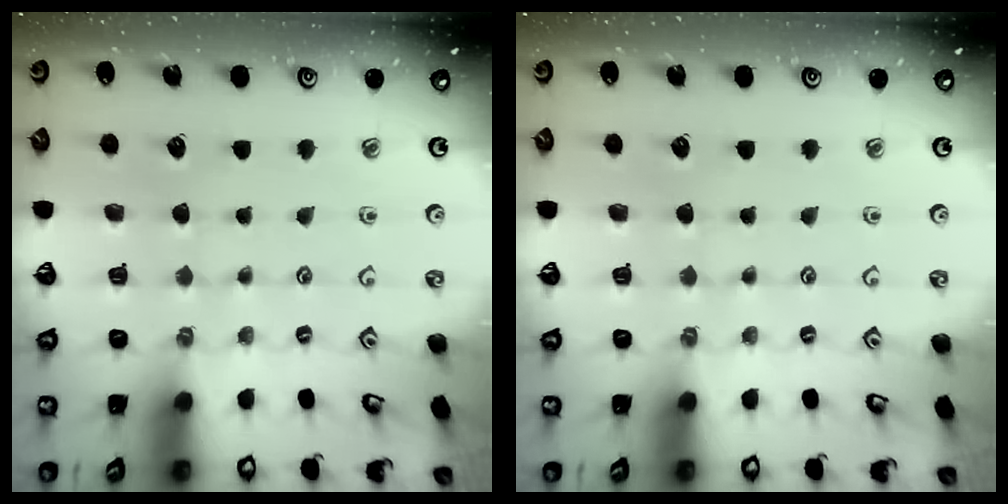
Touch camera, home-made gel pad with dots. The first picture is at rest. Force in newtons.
{"total": 0.0}